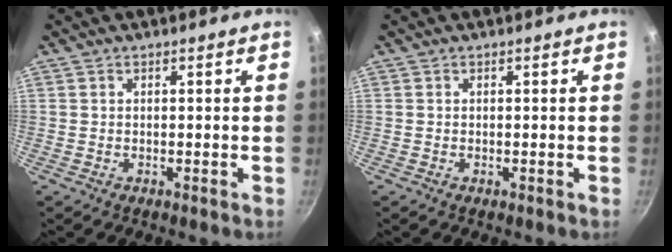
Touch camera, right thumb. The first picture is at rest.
{"total": 0.0}